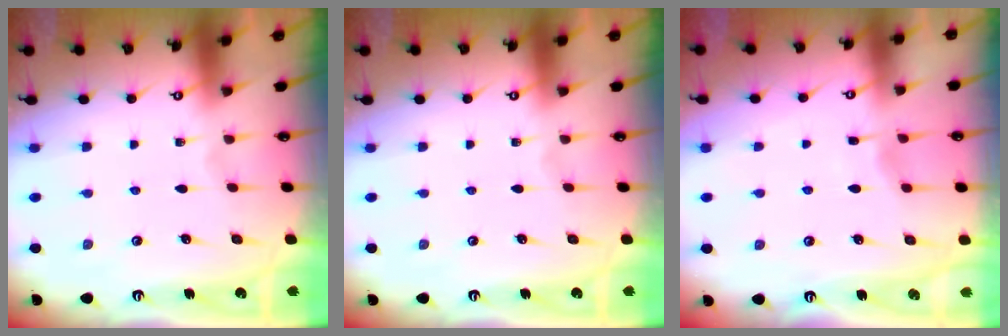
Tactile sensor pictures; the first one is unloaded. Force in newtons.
{"total": 0.0}
{"total": 2.2, "press": 2.2, "slide": 0.3}